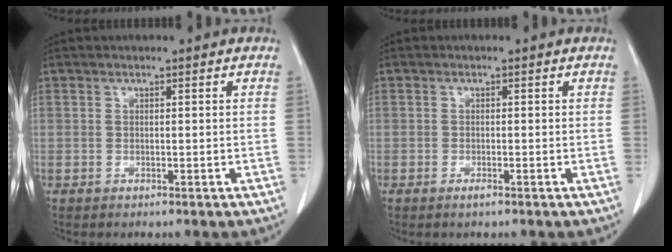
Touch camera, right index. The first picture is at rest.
{"total": 0.9, "force": [-0.6, 0.1, 0.6], "torque": [-0.012, -0.001, -0.009]}